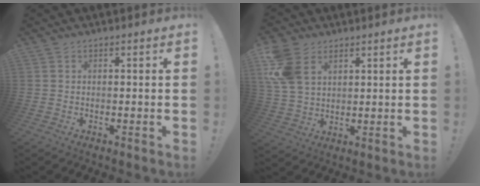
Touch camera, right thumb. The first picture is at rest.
{"total": 11.7, "force": [5.3, 8.0, 6.7], "torque": [-0.141, -0.011, 0.106]}